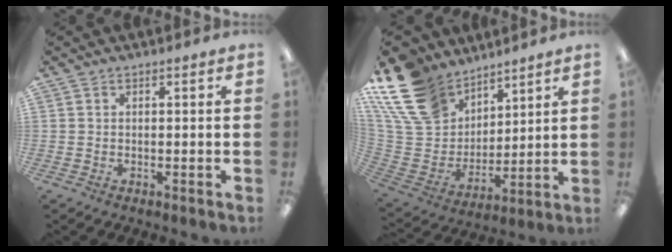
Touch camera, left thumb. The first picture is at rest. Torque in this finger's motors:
{"motor_torque": [1.02, -0.10, 1.41, -1.40, 0.50]}